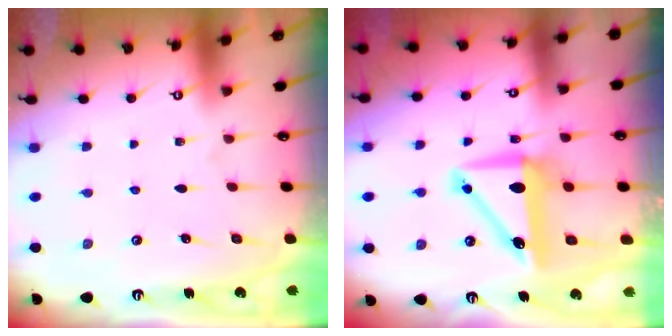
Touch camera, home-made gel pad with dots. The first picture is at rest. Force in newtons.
{"total": 10.1, "press": 9.9, "slide": 2.0}